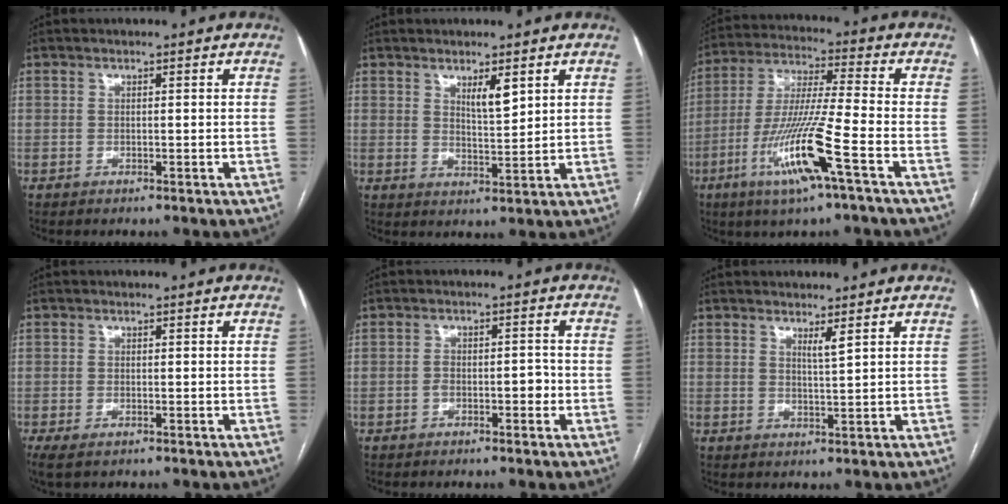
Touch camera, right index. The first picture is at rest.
{"total": 3.8, "force": [2.2, 0.8, 3.0], "torque": [-0.052, -0.007, 0.041]}
{"total": 14.1, "force": [-6.1, -0.3, 12.7], "torque": [-0.261, -0.016, -0.118]}
{"total": 3.1, "force": [-1.8, 1.4, 2.1], "torque": [-0.045, -0.008, -0.024]}
{"total": 3.1, "force": [-1.2, 1.4, 2.5], "torque": [-0.037, 0.012, -0.018]}
{"total": 1.7, "force": [1.2, -0.3, 1.2], "torque": [-0.022, -0.011, 0.022]}